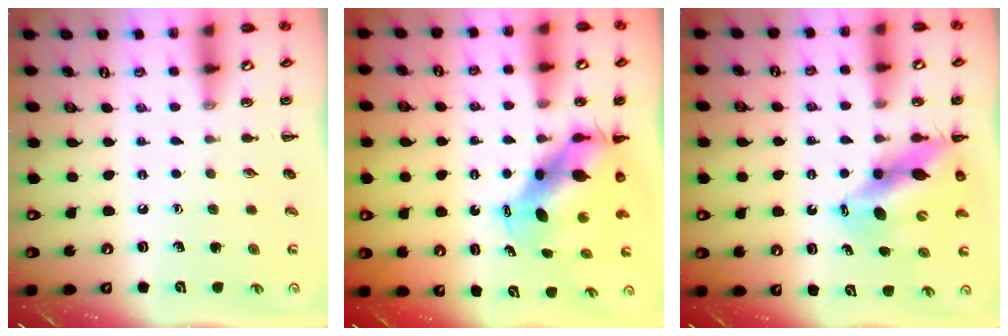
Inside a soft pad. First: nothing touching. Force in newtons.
{"total": 7.8, "press": 7.6, "slide": 1.8}
{"total": 11.3, "press": 10.9, "slide": 2.9}